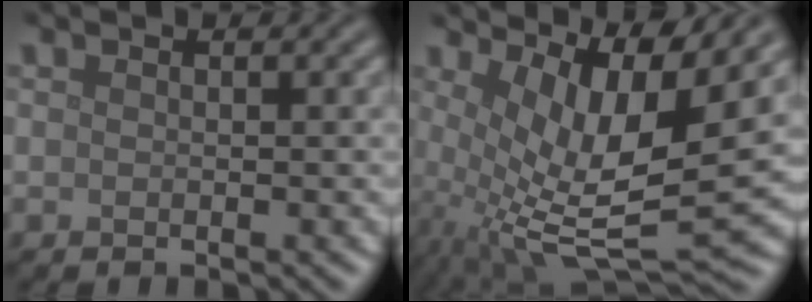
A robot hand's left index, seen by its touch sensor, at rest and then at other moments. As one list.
[{"total": 11.3, "force": [2.4, 3.5, 10.4], "torque": [-0.193, -0.007, 0.055]}]